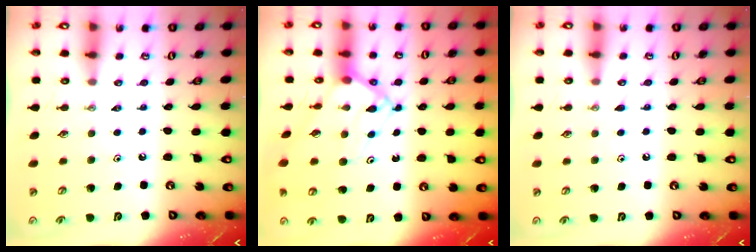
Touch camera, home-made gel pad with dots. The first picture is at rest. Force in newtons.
{"total": 13.2, "press": 13.2, "slide": 1.1}
{"total": 5.9, "press": 5.9, "slide": 0.6}